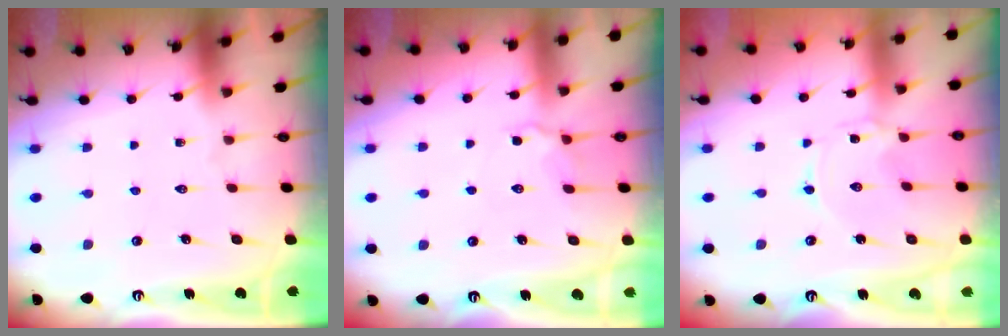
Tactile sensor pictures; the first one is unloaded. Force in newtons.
{"total": 4.1, "press": 4.0, "slide": 1.0}
{"total": 0.0}